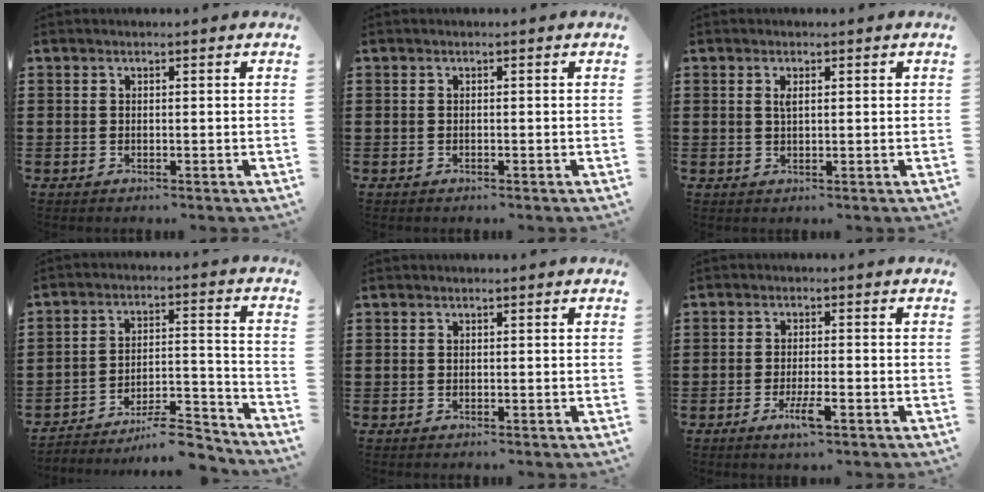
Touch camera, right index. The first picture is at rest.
{"total": 0.0}
{"total": 1.5, "force": [0.5, 0.5, 1.4], "torque": [-0.028, 0.004, 0.006]}
{"total": 8.5, "force": [-7.8, 1.5, 3.1], "torque": [-0.036, 0.025, -0.148]}
{"total": 0.0}
{"total": 4.2, "force": [-2.2, 0.7, 3.5], "torque": [-0.075, -0.011, -0.043]}